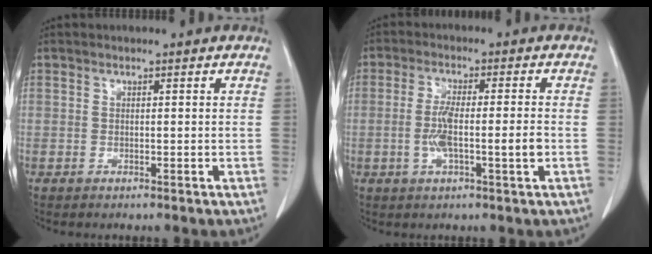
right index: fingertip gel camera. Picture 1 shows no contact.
{"total": 7.7, "force": [-1.8, 0.8, 7.5], "torque": [-0.140, 0.007, -0.032]}